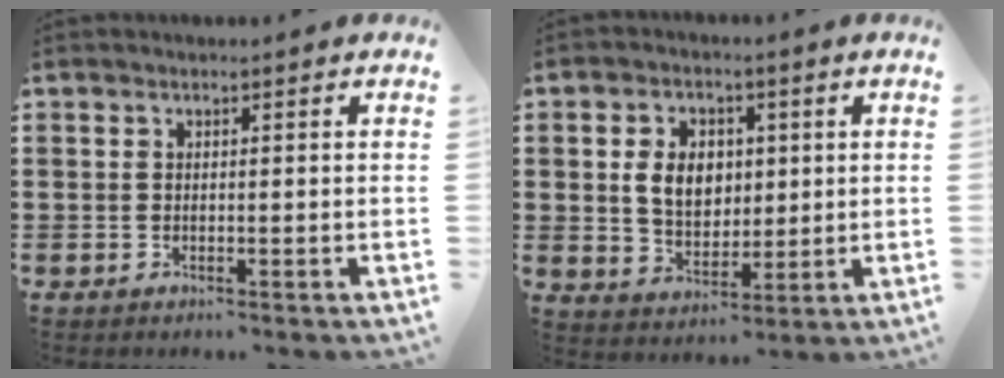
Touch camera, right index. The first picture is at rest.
{"total": 6.9, "force": [1.1, 5.1, 4.5], "torque": [-0.093, 0.009, 0.013]}